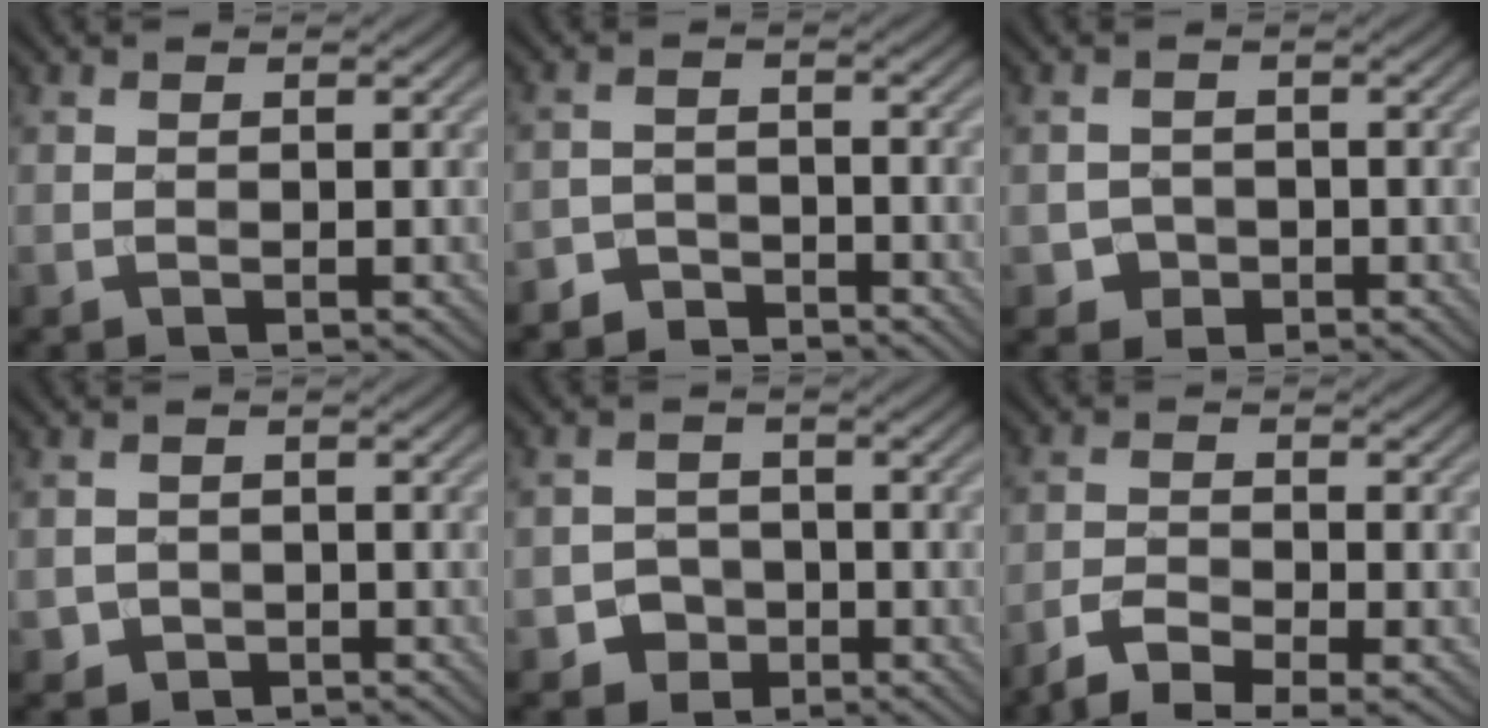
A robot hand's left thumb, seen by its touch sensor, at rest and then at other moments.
{"total": 3.2, "force": [-3.1, 0.9, -0.2], "torque": [0.010, 0.007, -0.063]}
{"total": 1.9, "force": [-0.9, 1.6, 0.0], "torque": [0.002, -0.005, -0.019]}
{"total": 1.5, "force": [-0.8, 1.3, -0.2], "torque": [0.004, -0.006, -0.016]}
{"total": 2.8, "force": [-1.5, 2.3, 0.3], "torque": [0.002, 0.002, -0.030]}
{"total": 5.1, "force": [-4.1, 1.1, 2.9], "torque": [-0.064, -0.008, -0.080]}